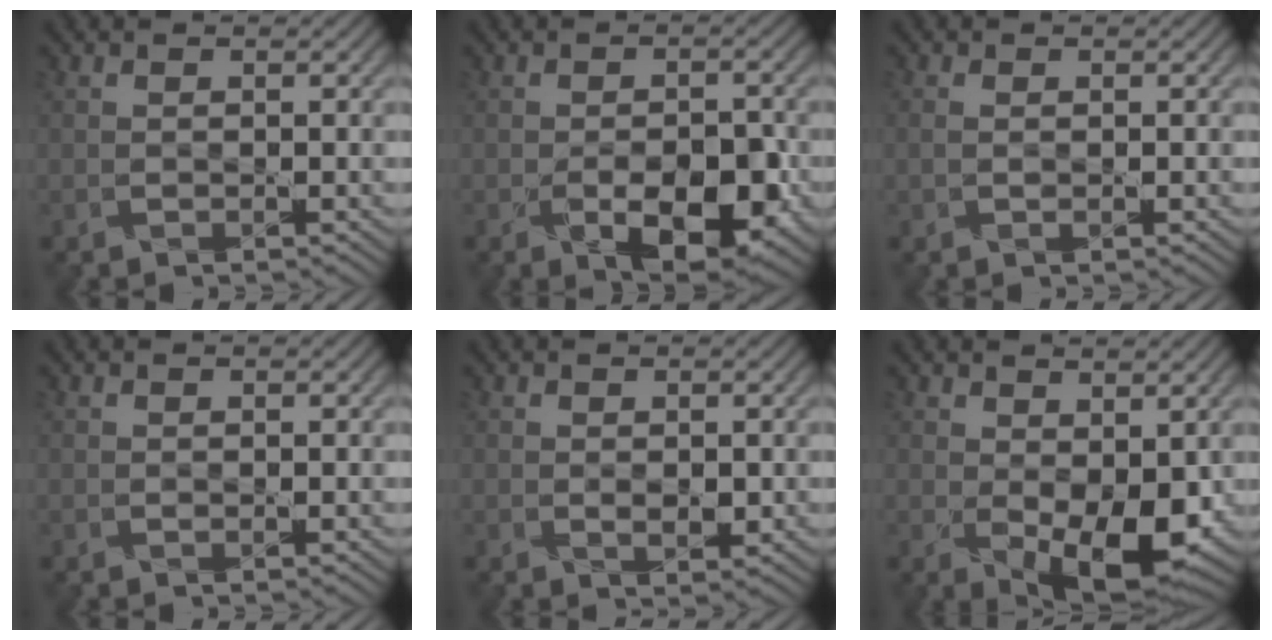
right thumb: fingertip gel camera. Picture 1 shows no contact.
{"total": 7.4, "force": [-2.8, 3.6, 5.8], "torque": [-0.093, -0.009, -0.040]}
{"total": 1.1, "force": [0.1, 0.6, 1.0], "torque": [-0.023, 0.000, 0.002]}
{"total": 0.0}
{"total": 1.5, "force": [0.1, 0.8, 1.2], "torque": [-0.021, -0.005, 0.004]}
{"total": 7.1, "force": [-0.7, 3.8, 6.0], "torque": [-0.109, -0.027, 0.005]}